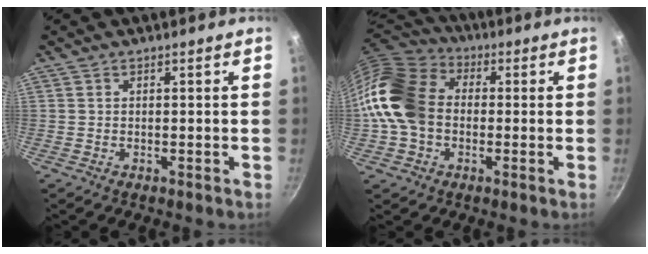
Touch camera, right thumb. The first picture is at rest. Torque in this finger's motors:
{"motor_torque": [2.46, 2.54, 1.46, -0.77, 0.24]}